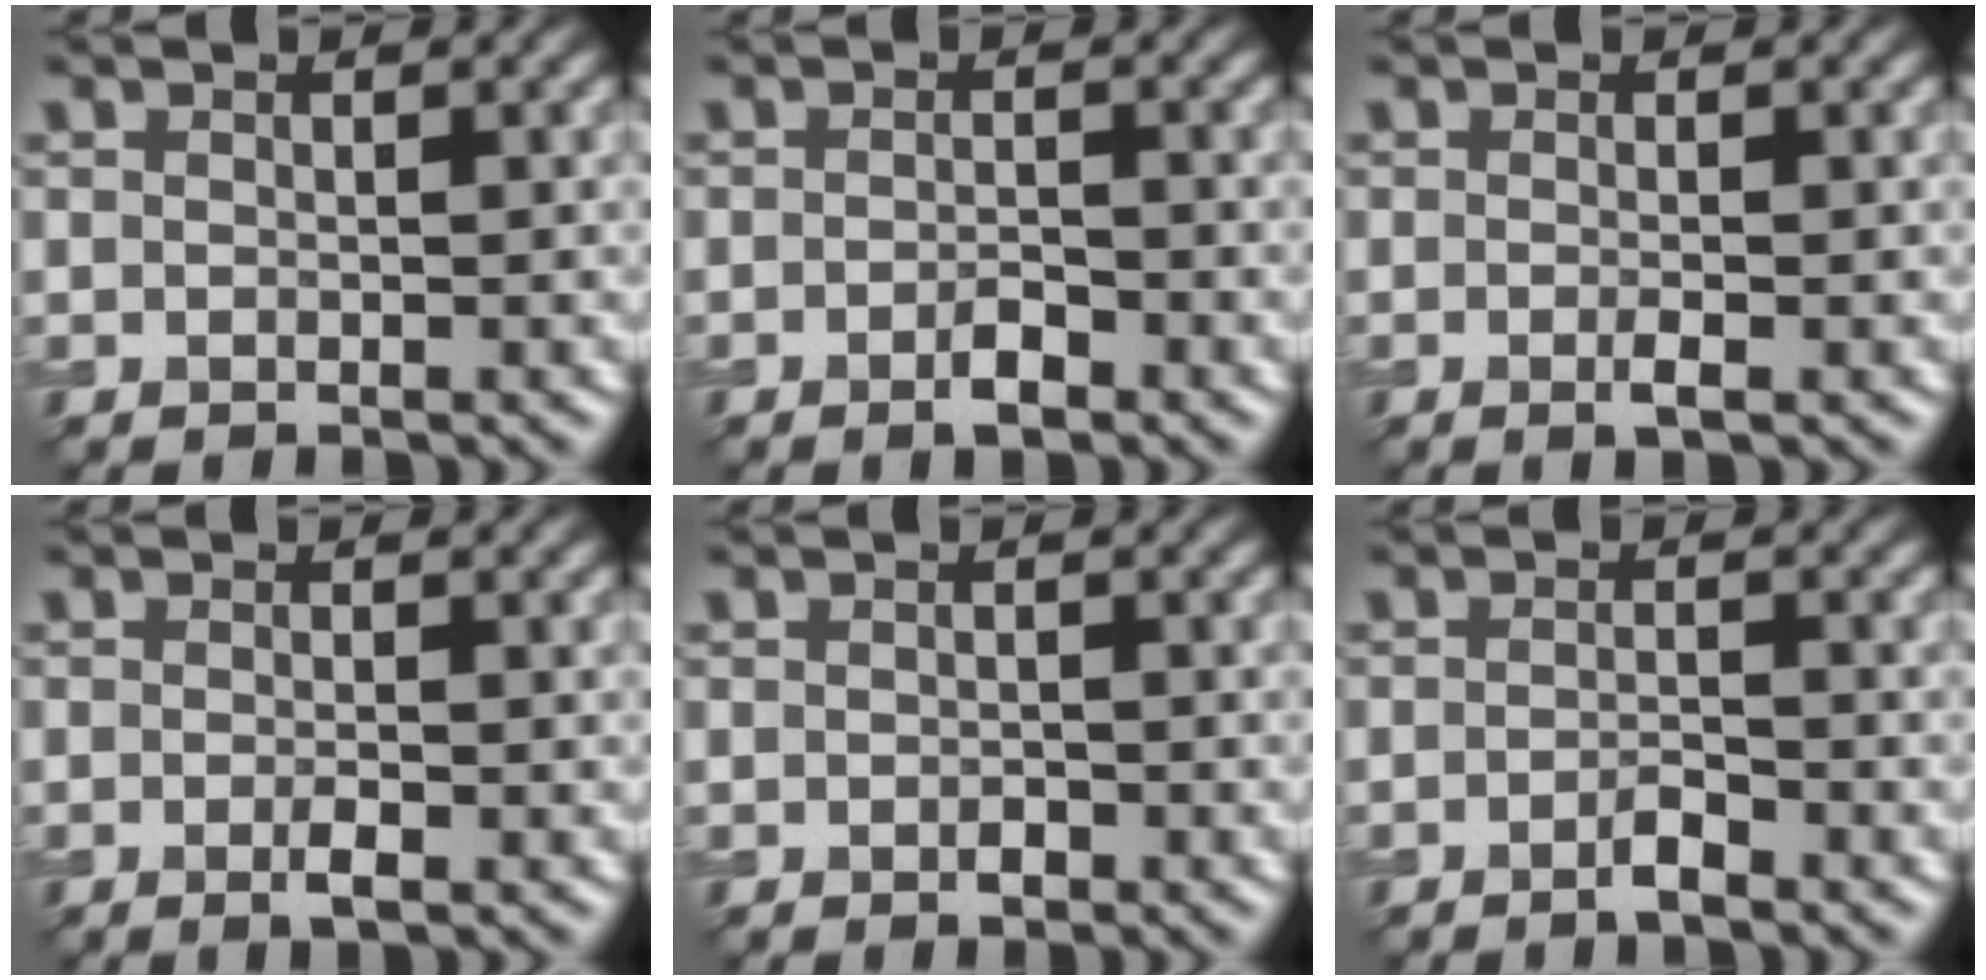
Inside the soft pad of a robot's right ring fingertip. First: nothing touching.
{"total": 1.7, "force": [-1.0, 0.5, 1.3], "torque": [-0.025, -0.001, -0.019]}
{"total": 1.1, "force": [-0.4, 0.1, 1.0], "torque": [-0.019, -0.004, -0.008]}
{"total": 1.3, "force": [-0.5, 0.2, 1.2], "torque": [-0.021, -0.003, -0.011]}
{"total": 0.8, "force": [-0.4, 0.5, 0.6], "torque": [-0.009, -0.001, -0.006]}
{"total": 1.5, "force": [-1.0, 0.3, 1.1], "torque": [-0.021, 0.001, -0.021]}